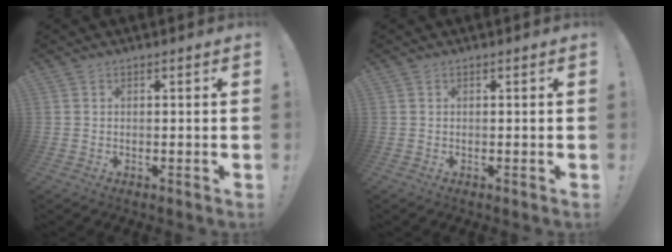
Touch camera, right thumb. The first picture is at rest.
{"total": 0.0}